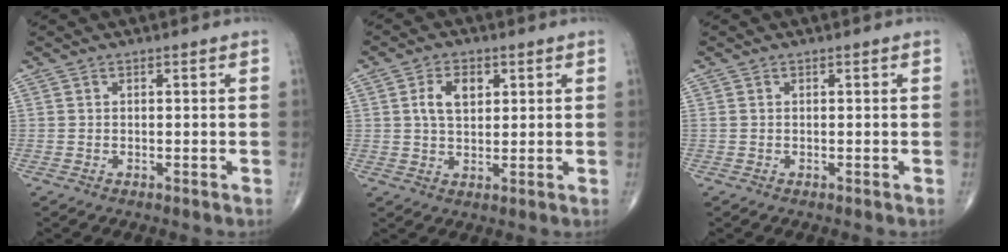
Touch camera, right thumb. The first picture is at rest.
{"total": 5.8, "force": [1.7, 3.6, 4.2], "torque": [-0.067, -0.002, 0.029]}
{"total": 0.0}